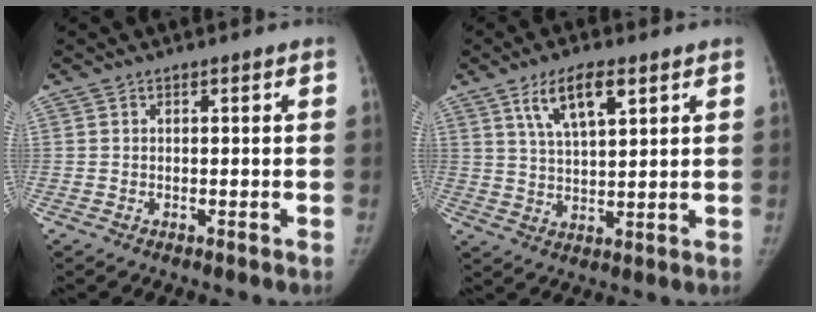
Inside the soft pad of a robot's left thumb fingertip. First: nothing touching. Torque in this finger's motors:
{"motor_torque": [-0.18, 0.10, 0.99, -0.61, 0.30]}